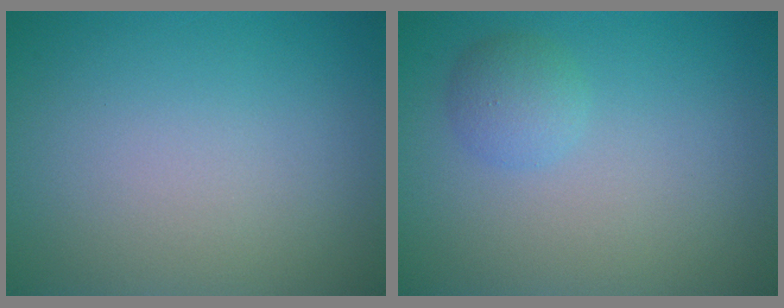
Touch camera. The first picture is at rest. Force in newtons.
{"total": 1.9, "press": 1.9, "slide": 0.1}